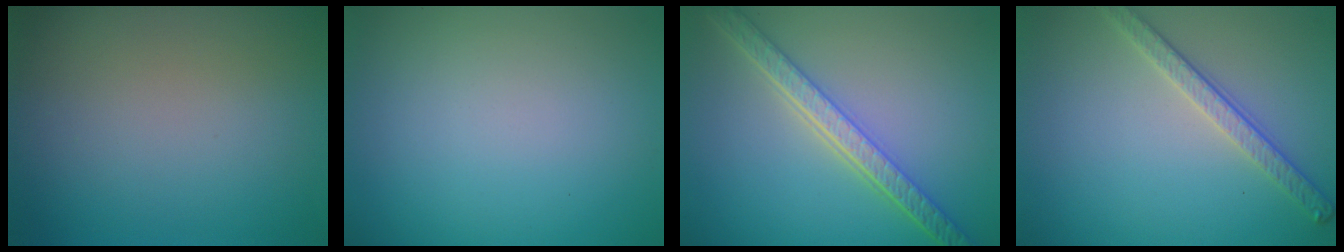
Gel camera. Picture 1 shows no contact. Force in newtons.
{"total": 0.0}
{"total": 5.1, "press": 4.1, "slide": 3.0}
{"total": 2.8, "press": 2.7, "slide": 0.8}